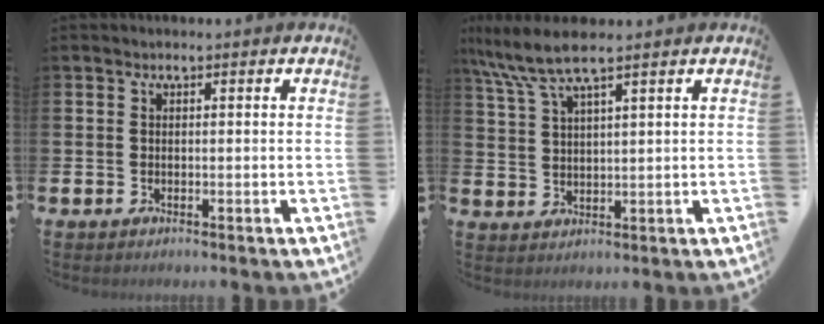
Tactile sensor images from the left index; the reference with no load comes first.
{"total": 6.8, "force": [5.2, 1.0, 4.4], "torque": [-0.103, -0.007, 0.094]}